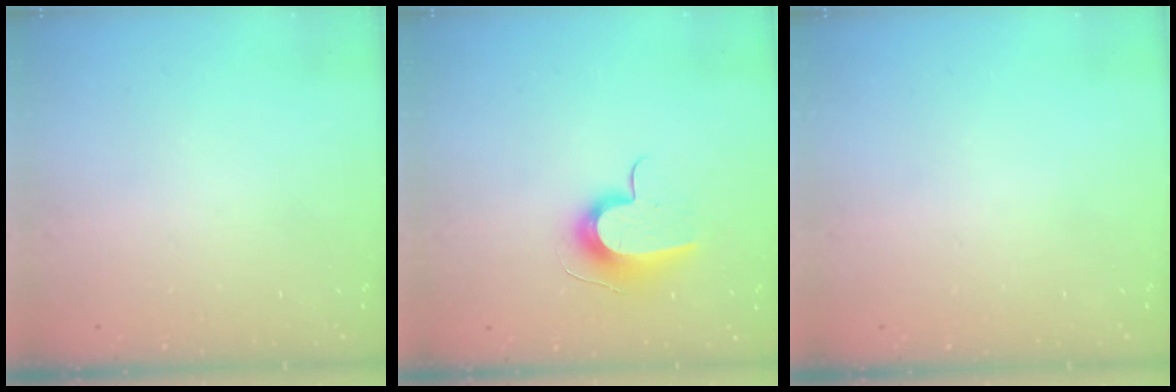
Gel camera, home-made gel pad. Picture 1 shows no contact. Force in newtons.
{"total": 10.8, "press": 10.8, "slide": 0.2}
{"total": 0.0}